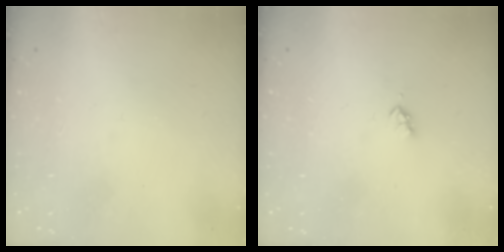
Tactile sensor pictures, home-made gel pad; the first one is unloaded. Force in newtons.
{"total": 2.3, "press": 2.3, "slide": 0.4}